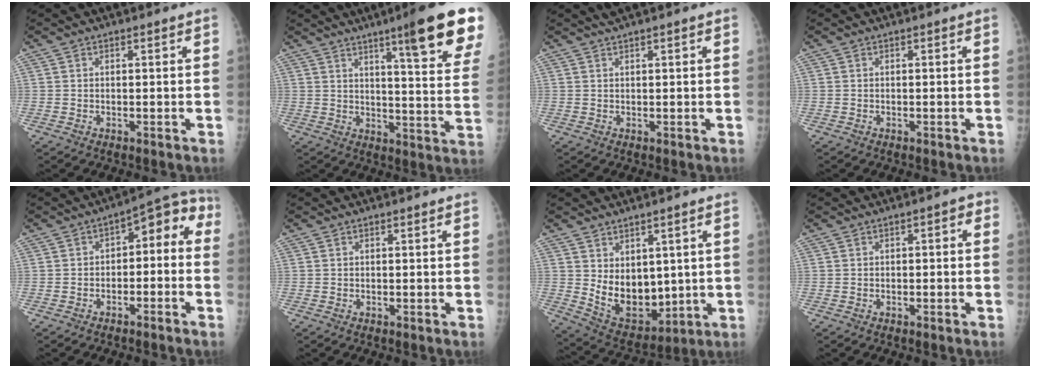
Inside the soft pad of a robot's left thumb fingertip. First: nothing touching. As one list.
[{"total": 18.5, "force": [11.4, 1.9, 14.4], "torque": [-0.166, -0.054, 0.144]}, {"total": 2.2, "force": [1.7, 0.3, 1.5], "torque": [-0.024, 0.009, 0.028]}, {"total": 0.0}, {"total": 8.1, "force": [-1.7, 5.1, 6.1], "torque": [-0.040, 0.058, -0.034]}, {"total": 0.0}, {"total": 11.7, "force": [1.3, 7.8, 8.7], "torque": [-0.099, -0.030, 0.053]}, {"total": 1.7, "force": [0.0, 1.0, 1.3], "torque": [-0.008, 0.012, -0.007]}]